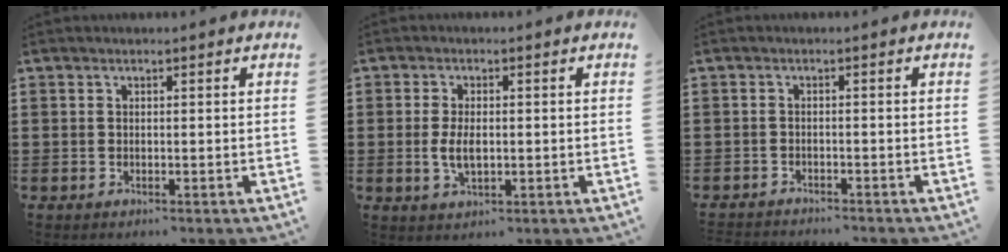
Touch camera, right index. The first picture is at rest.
{"total": 3.7, "force": [-0.1, 1.9, 3.2], "torque": [-0.069, 0.003, -0.004]}
{"total": 1.6, "force": [-1.6, 0.1, -0.2], "torque": [0.000, 0.001, -0.035]}